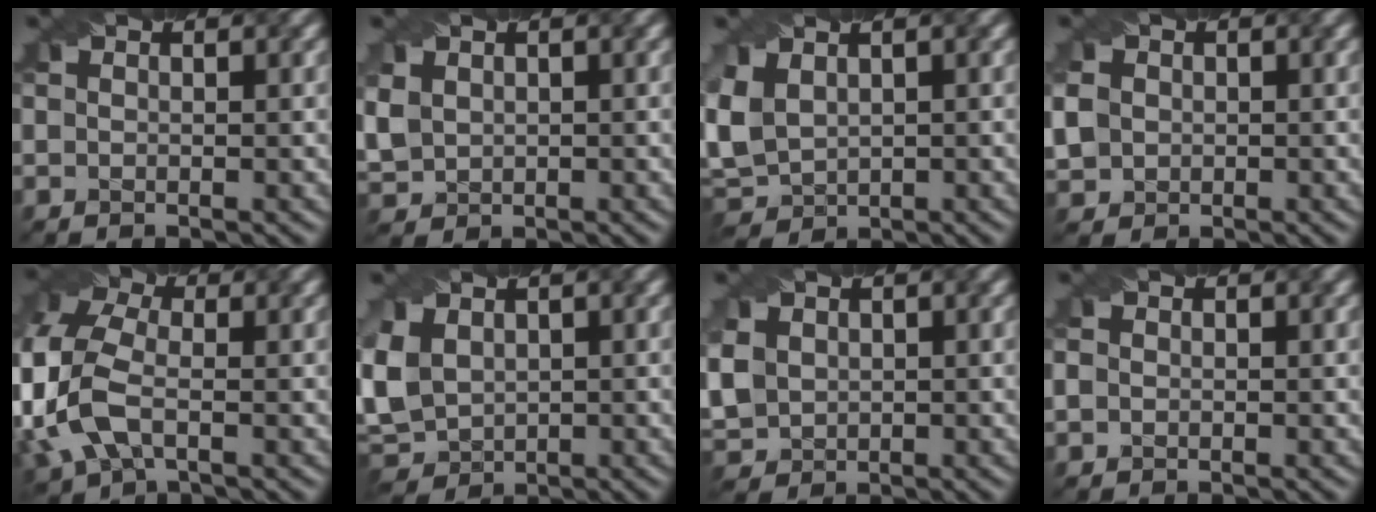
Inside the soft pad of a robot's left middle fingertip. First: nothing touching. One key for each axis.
{"total": 2.6, "fx": 0.9, "fy": 2.2, "fz": 1.1, "tx": -0.045, "ty": 0.002, "tz": 0.023}
{"total": 4.8, "fx": 1.0, "fy": 3.5, "fz": 3.1, "tx": -0.094, "ty": 0.007, "tz": 0.021}
{"total": 3.0, "fx": 0.2, "fy": 2.7, "fz": 1.3, "tx": -0.046, "ty": 0.010, "tz": 0.004}
{"total": 9.5, "fx": -1.4, "fy": 6.5, "fz": 6.8, "tx": -0.186, "ty": -0.002, "tz": -0.031}
{"total": 5.5, "fx": 0.7, "fy": 4.3, "fz": 3.4, "tx": -0.106, "ty": 0.009, "tz": 0.012}
{"total": 3.5, "fx": 0.9, "fy": 3.0, "fz": 1.6, "tx": -0.067, "ty": 0.007, "tz": 0.020}
{"total": 0.9, "fx": 0.0, "fy": 0.8, "fz": 0.4, "tx": -0.010, "ty": 0.001, "tz": 0.001}